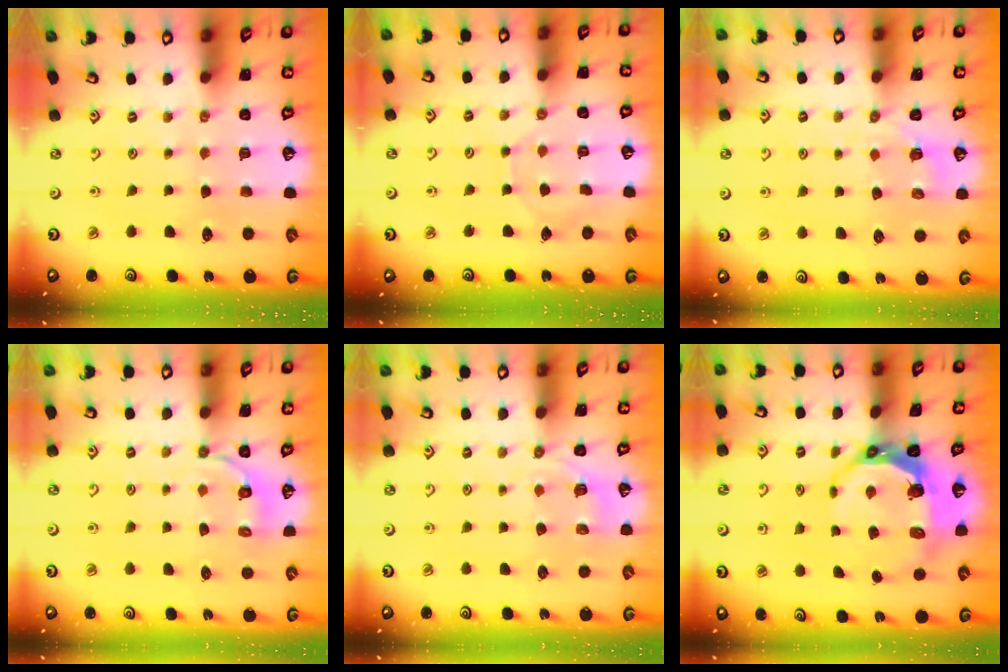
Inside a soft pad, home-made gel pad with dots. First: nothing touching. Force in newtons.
{"total": 6.4, "press": 6.4, "slide": 0.5}
{"total": 2.3, "press": 1.5, "slide": 1.7}
{"total": 3.7, "press": 2.7, "slide": 2.5}
{"total": 4.3, "press": 3.8, "slide": 2.0}
{"total": 9.7, "press": 8.4, "slide": 4.8}